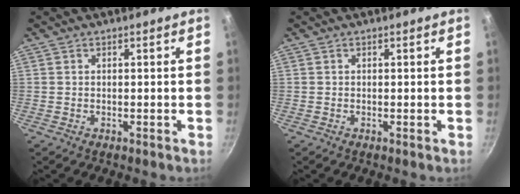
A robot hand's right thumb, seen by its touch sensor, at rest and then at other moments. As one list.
[{"total": 0.0}]